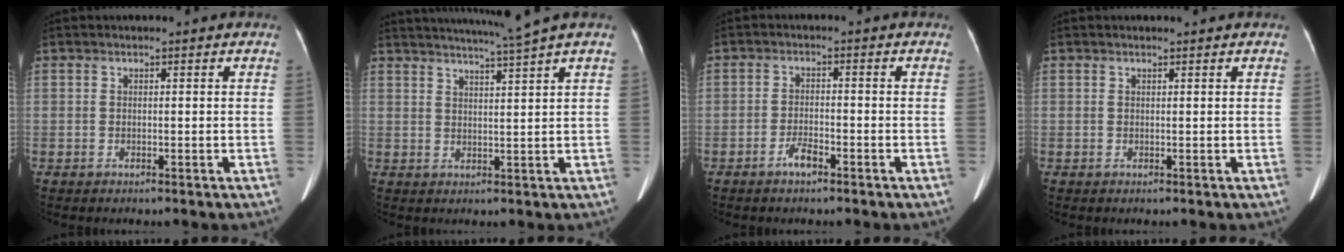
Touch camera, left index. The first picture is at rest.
{"total": 7.2, "force": [6.0, -2.3, 3.1], "torque": [-0.048, -0.006, 0.092]}
{"total": 2.6, "force": [-1.8, 0.7, 1.7], "torque": [-0.035, 0.000, -0.034]}
{"total": 0.6, "force": [0.6, 0.1, 0.1], "torque": [-0.007, 0.004, 0.010]}